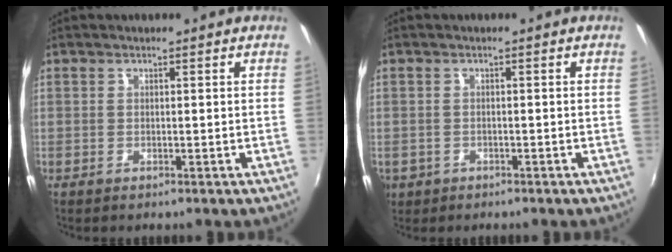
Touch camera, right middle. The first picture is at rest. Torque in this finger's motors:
{"motor_torque": [-0.01, -0.10, 0.00, 0.01]}